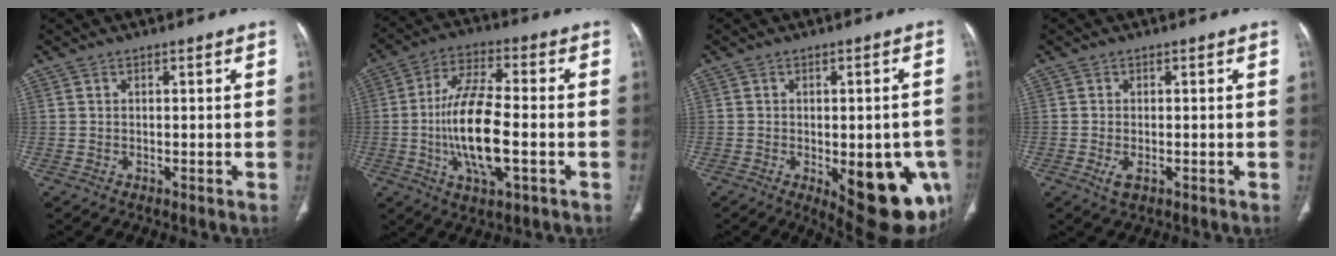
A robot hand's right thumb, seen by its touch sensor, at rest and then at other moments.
{"total": 15.1, "force": [-2.7, 5.2, 13.9], "torque": [-0.269, 0.011, -0.051]}
{"total": 17.7, "force": [-5.9, 7.4, 15.0], "torque": [-0.127, 0.002, -0.052]}
{"total": 2.2, "force": [-0.8, 1.1, 1.7], "torque": [-0.038, -0.004, -0.014]}